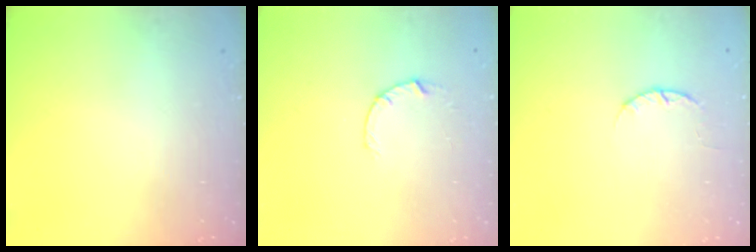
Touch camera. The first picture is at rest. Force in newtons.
{"total": 4.5, "press": 4.4, "slide": 0.5}
{"total": 2.4, "press": 2.4, "slide": 0.4}